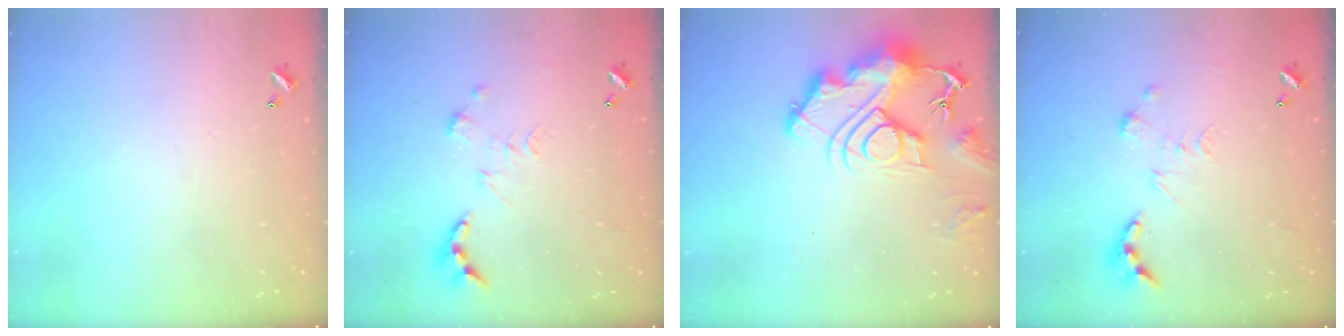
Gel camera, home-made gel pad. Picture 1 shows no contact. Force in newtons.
{"total": 0.0}
{"total": 16.9, "press": 16.9, "slide": 1.6}
{"total": 0.0}